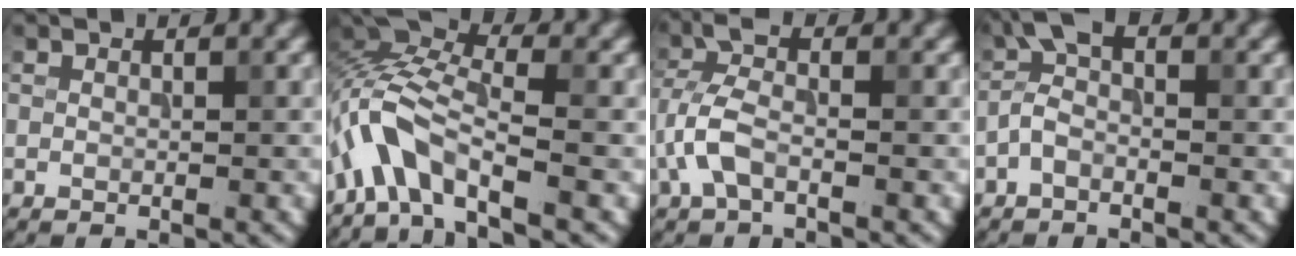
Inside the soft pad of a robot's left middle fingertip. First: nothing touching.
{"total": 5.3, "force": [-2.9, 1.9, 4.0], "torque": [-0.074, 0.010, -0.064]}
{"total": 3.9, "force": [-1.4, 1.7, 3.3], "torque": [-0.084, 0.010, -0.040]}
{"total": 2.4, "force": [-0.9, 1.0, 2.0], "torque": [-0.044, 0.012, -0.032]}